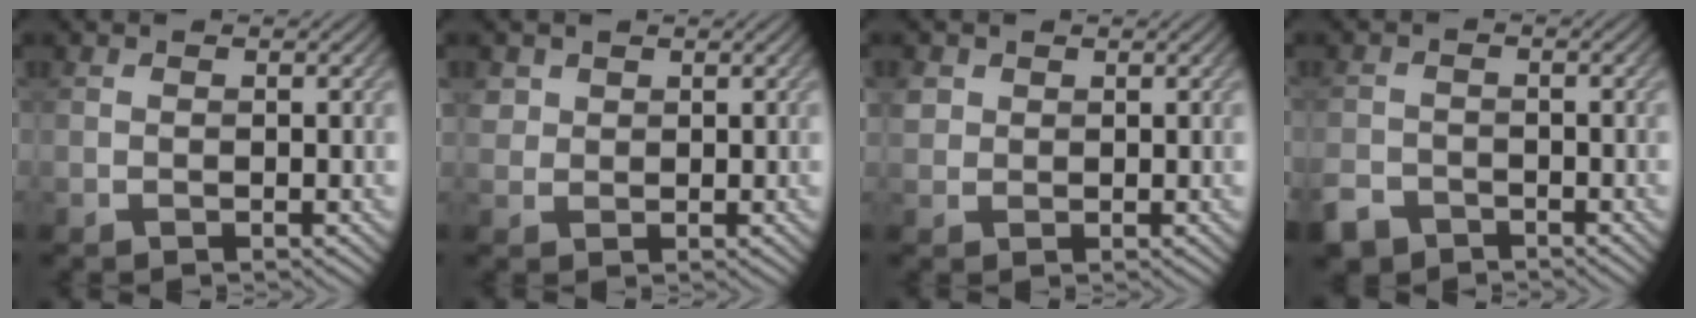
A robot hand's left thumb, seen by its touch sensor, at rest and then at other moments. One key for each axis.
{"total": 1.9, "fx": 1.1, "fy": 1.5, "fz": 0.3, "tx": -0.010, "ty": -0.001, "tz": 0.021}
{"total": 1.9, "fx": 0.9, "fy": 1.6, "fz": 0.5, "tx": -0.015, "ty": 0.000, "tz": 0.017}
{"total": 3.5, "fx": -2.8, "fy": 1.8, "fz": 1.0, "tx": -0.024, "ty": -0.008, "tz": -0.060}